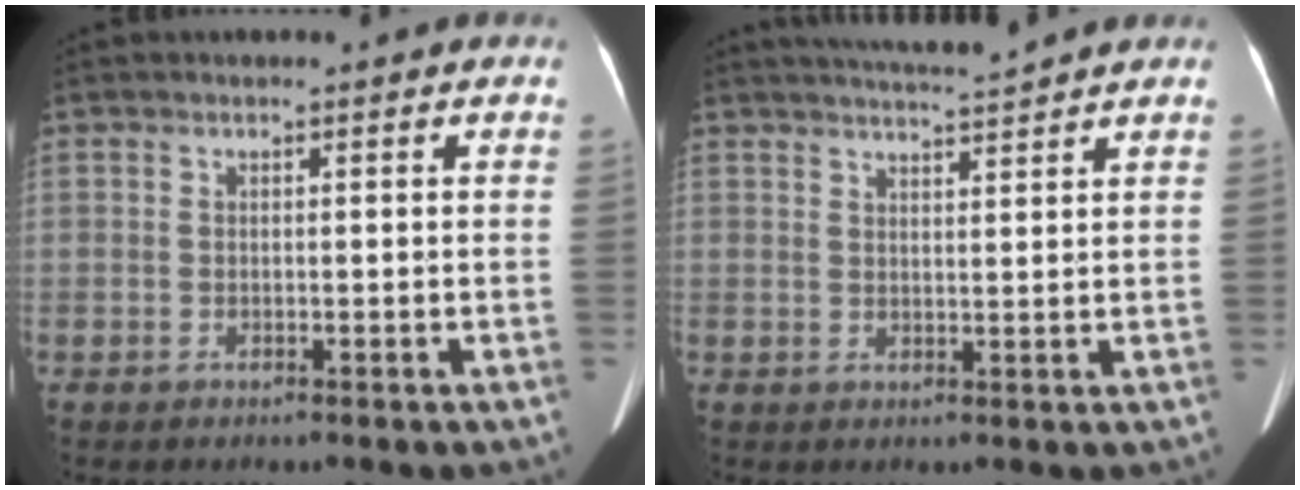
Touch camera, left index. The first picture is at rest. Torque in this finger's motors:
{"motor_torque": [0.02, -0.32, 0.01, 0.00]}